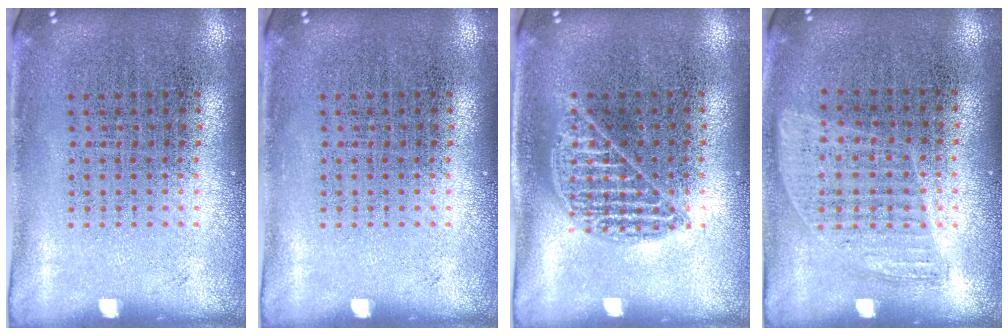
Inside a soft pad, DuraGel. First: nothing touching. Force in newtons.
{"total": 0.0}
{"total": 0.9, "press": 0.9, "slide": 0.0}
{"total": 0.9, "press": 0.8, "slide": 0.4}